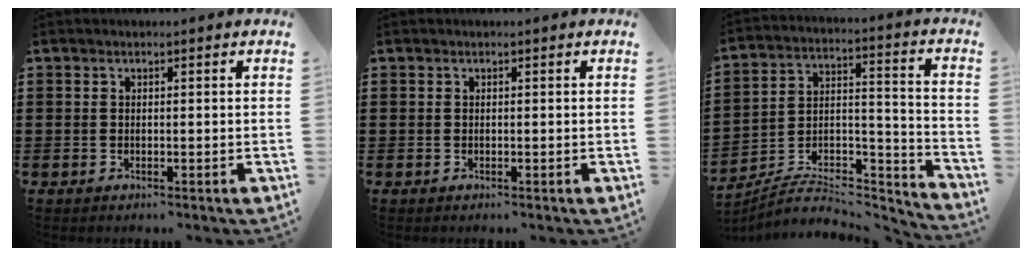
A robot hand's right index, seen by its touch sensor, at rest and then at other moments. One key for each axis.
{"total": 0.0}
{"total": 5.9, "fx": -5.3, "fy": 2.0, "fz": 1.6, "tx": -0.029, "ty": 0.005, "tz": -0.104}